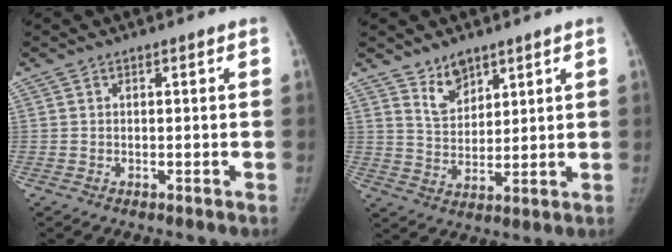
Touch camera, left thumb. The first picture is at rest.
{"total": 6.0, "force": [4.3, 3.3, 2.6], "torque": [-0.020, -0.038, 0.086]}